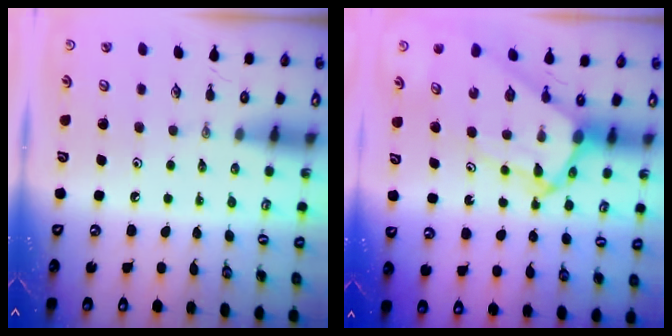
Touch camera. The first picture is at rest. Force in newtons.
{"total": 9.1, "press": 9.1, "slide": 0.9}